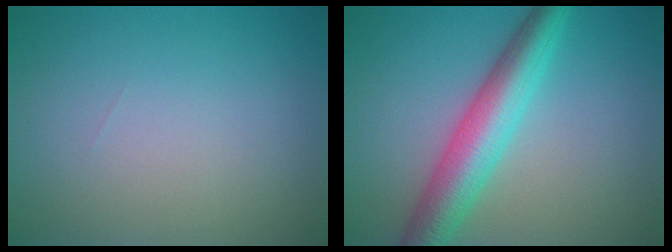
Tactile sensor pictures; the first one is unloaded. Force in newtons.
{"total": 6.3, "press": 6.3, "slide": 0.2}